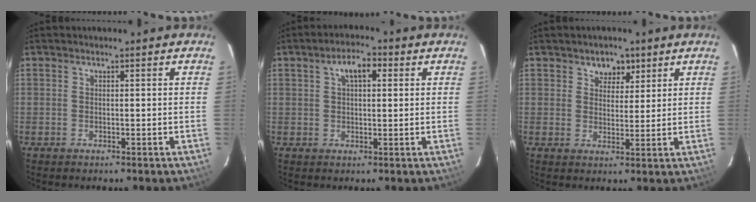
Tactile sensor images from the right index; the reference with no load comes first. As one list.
[{"total": 4.9, "force": [1.8, 2.4, 3.9], "torque": [-0.067, 0.018, 0.030]}, {"total": 4.2, "force": [2.6, 3.0, 1.4], "torque": [-0.008, -0.001, 0.040]}]